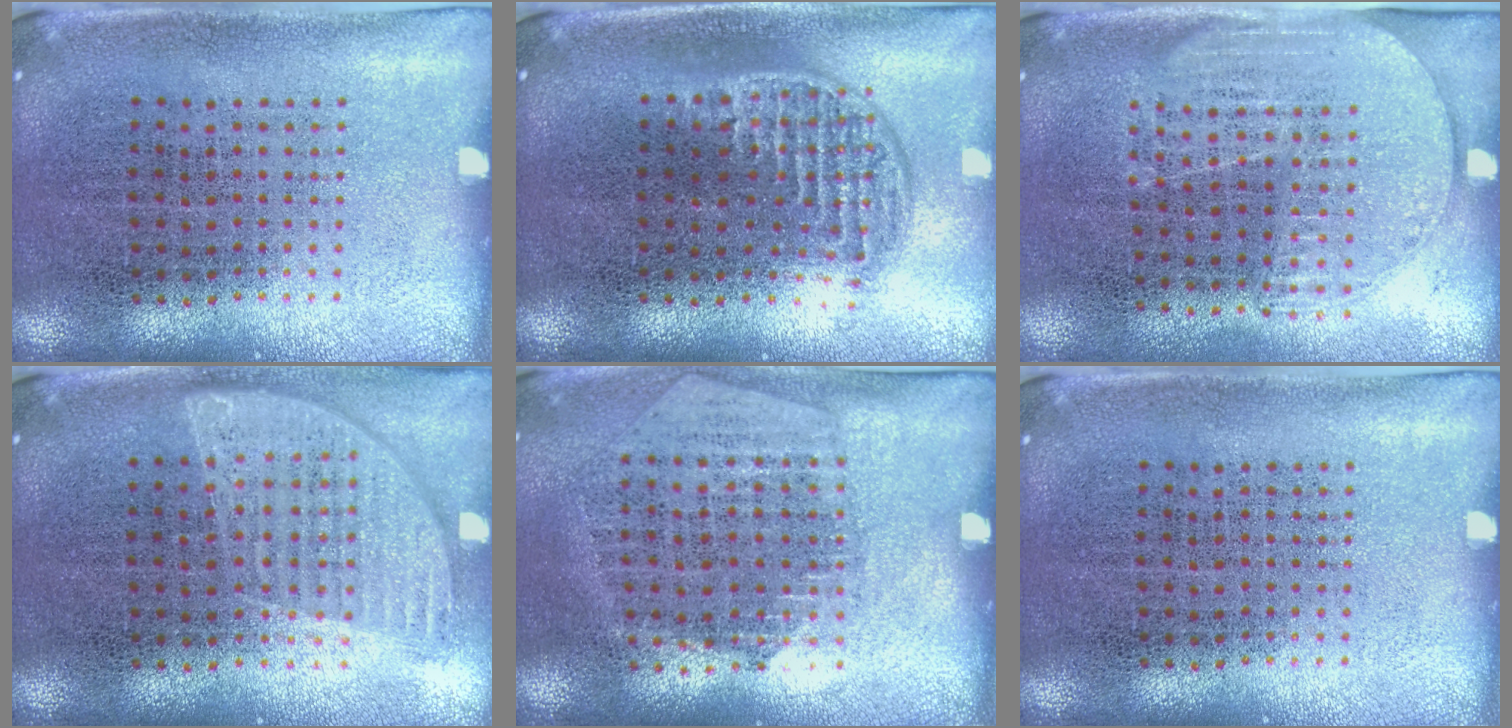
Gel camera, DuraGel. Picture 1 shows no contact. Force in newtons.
{"total": 1.2, "press": 1.0, "slide": 0.7}
{"total": 1.5, "press": 1.2, "slide": 0.9}
{"total": 0.9, "press": 0.8, "slide": 0.3}
{"total": 1.3, "press": 1.1, "slide": 0.5}
{"total": 0.0}